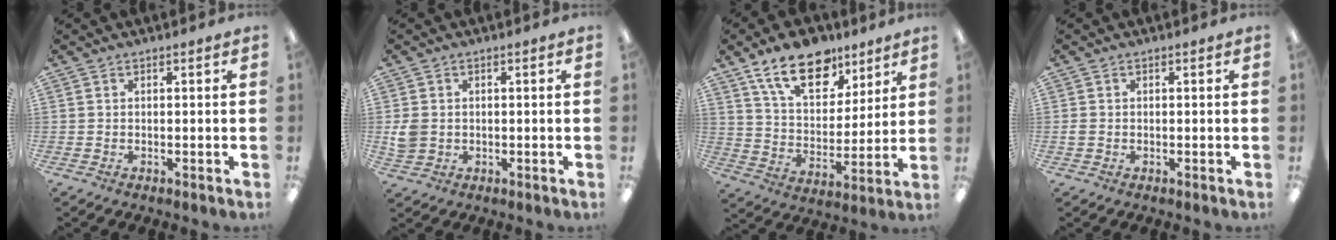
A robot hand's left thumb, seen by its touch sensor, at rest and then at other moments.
{"total": 4.1, "force": [0.1, 3.6, 2.0], "torque": [-0.035, 0.003, 0.002]}
{"total": 17.0, "force": [11.6, 8.9, 8.6], "torque": [-0.146, -0.055, 0.208]}
{"total": 1.1, "force": [-0.2, 0.9, 0.6], "torque": [-0.011, 0.003, -0.004]}